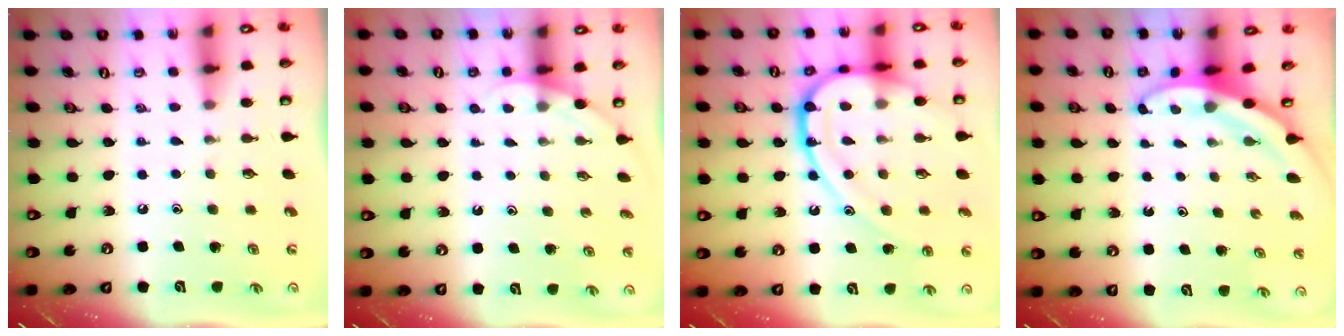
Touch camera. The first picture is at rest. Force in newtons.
{"total": 2.5, "press": 2.5, "slide": 0.2}
{"total": 19.8, "press": 19.7, "slide": 2.0}
{"total": 3.7, "press": 3.7, "slide": 0.1}